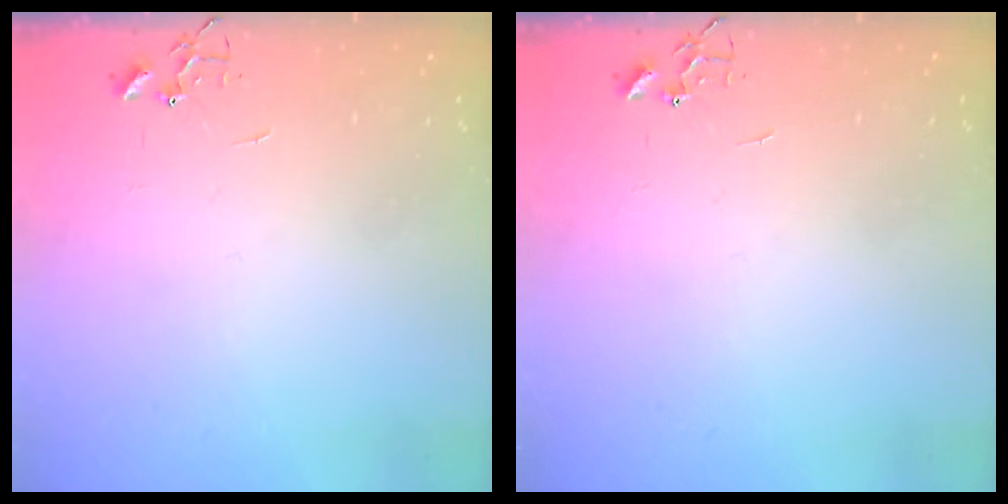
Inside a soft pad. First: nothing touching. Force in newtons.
{"total": 0.0}